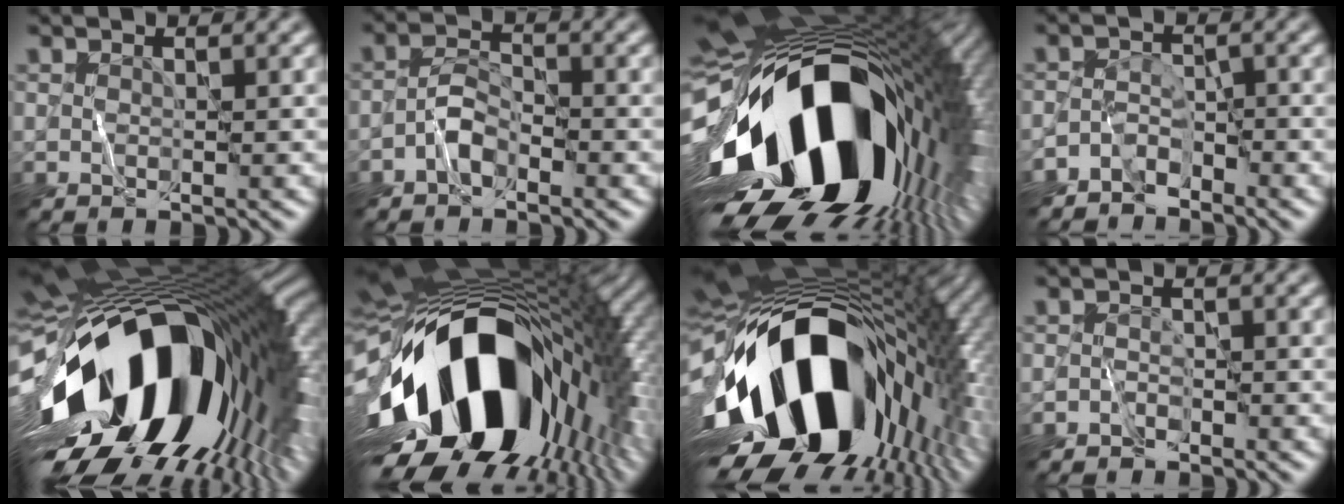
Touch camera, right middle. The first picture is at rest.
{"total": 2.3, "force": [-1.5, 1.1, 1.3], "torque": [-0.019, 0.012, -0.034]}
{"total": 21.7, "force": [-4.0, 12.2, 17.6], "torque": [-0.312, -0.064, -0.069]}
{"total": 2.8, "force": [-2.5, 1.2, 0.5], "torque": [-0.002, 0.003, -0.056]}
{"total": 20.0, "force": [-3.5, 10.8, 16.5], "torque": [-0.295, -0.033, -0.061]}
{"total": 19.3, "force": [-3.9, 10.7, 15.6], "torque": [-0.265, -0.020, -0.071]}
{"total": 19.8, "force": [-3.7, 11.5, 15.7], "torque": [-0.274, -0.018, -0.069]}
{"total": 1.1, "force": [-1.0, 0.4, 0.0], "torque": [0.003, 0.008, -0.022]}